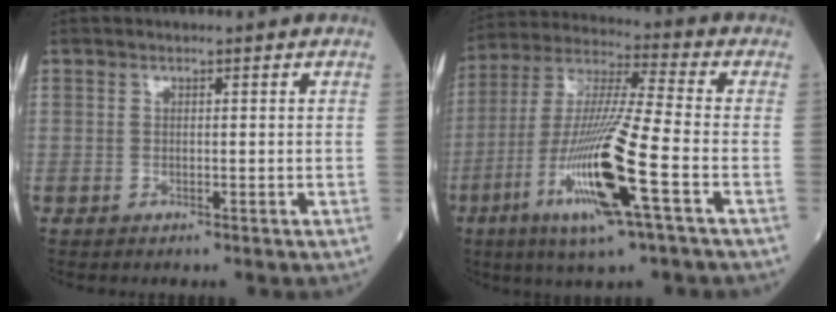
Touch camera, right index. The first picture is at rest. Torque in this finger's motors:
{"motor_torque": [1.50, -0.63, 1.05, 0.21]}